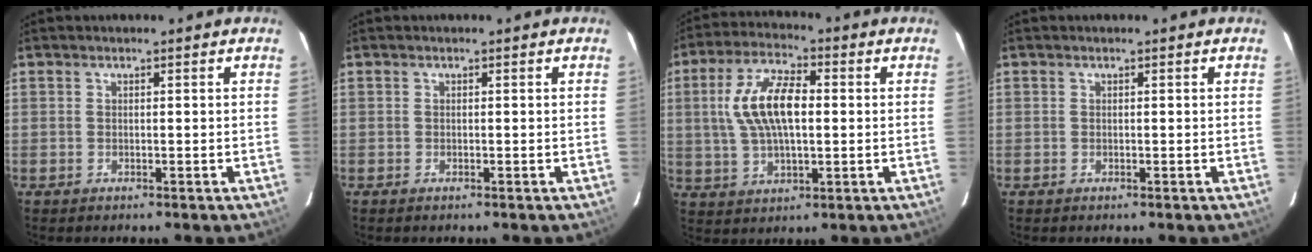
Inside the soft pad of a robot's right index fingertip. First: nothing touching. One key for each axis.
{"total": 0.0}
{"total": 12.2, "fx": 1.3, "fy": 5.4, "fz": 10.9, "tx": -0.218, "ty": 0.015, "tz": 0.027}
{"total": 0.0}